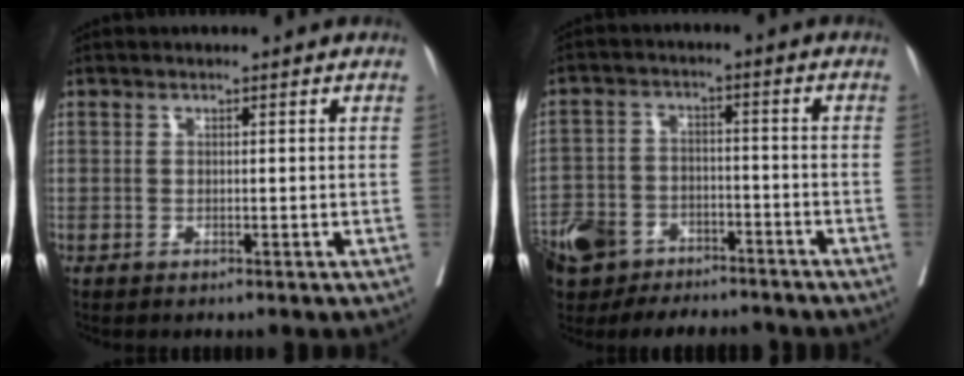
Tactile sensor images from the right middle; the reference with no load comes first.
{"total": 13.3, "force": [-10.0, 6.8, 5.4], "torque": [-0.116, 0.004, -0.162]}